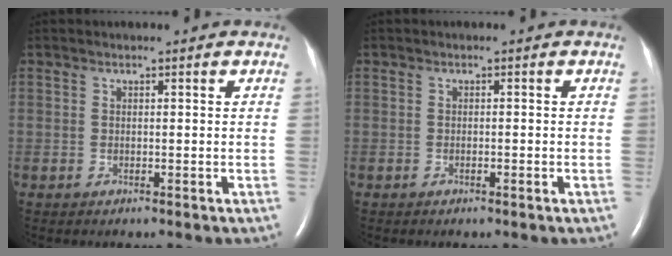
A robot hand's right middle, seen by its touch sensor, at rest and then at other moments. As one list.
[{"total": 0.6, "force": [-0.3, 0.0, 0.5], "torque": [-0.013, 0.000, -0.001]}]